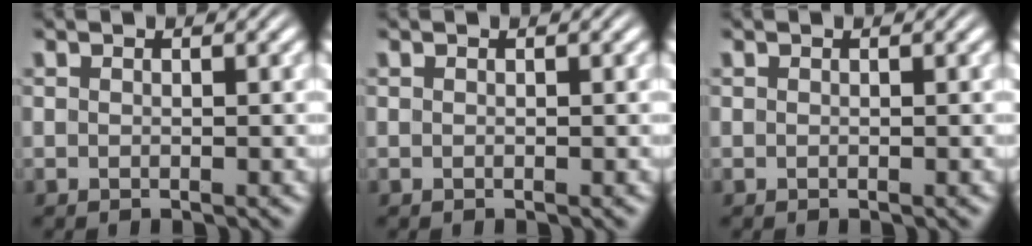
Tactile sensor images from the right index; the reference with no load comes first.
{"total": 0.0}
{"total": 0.0}